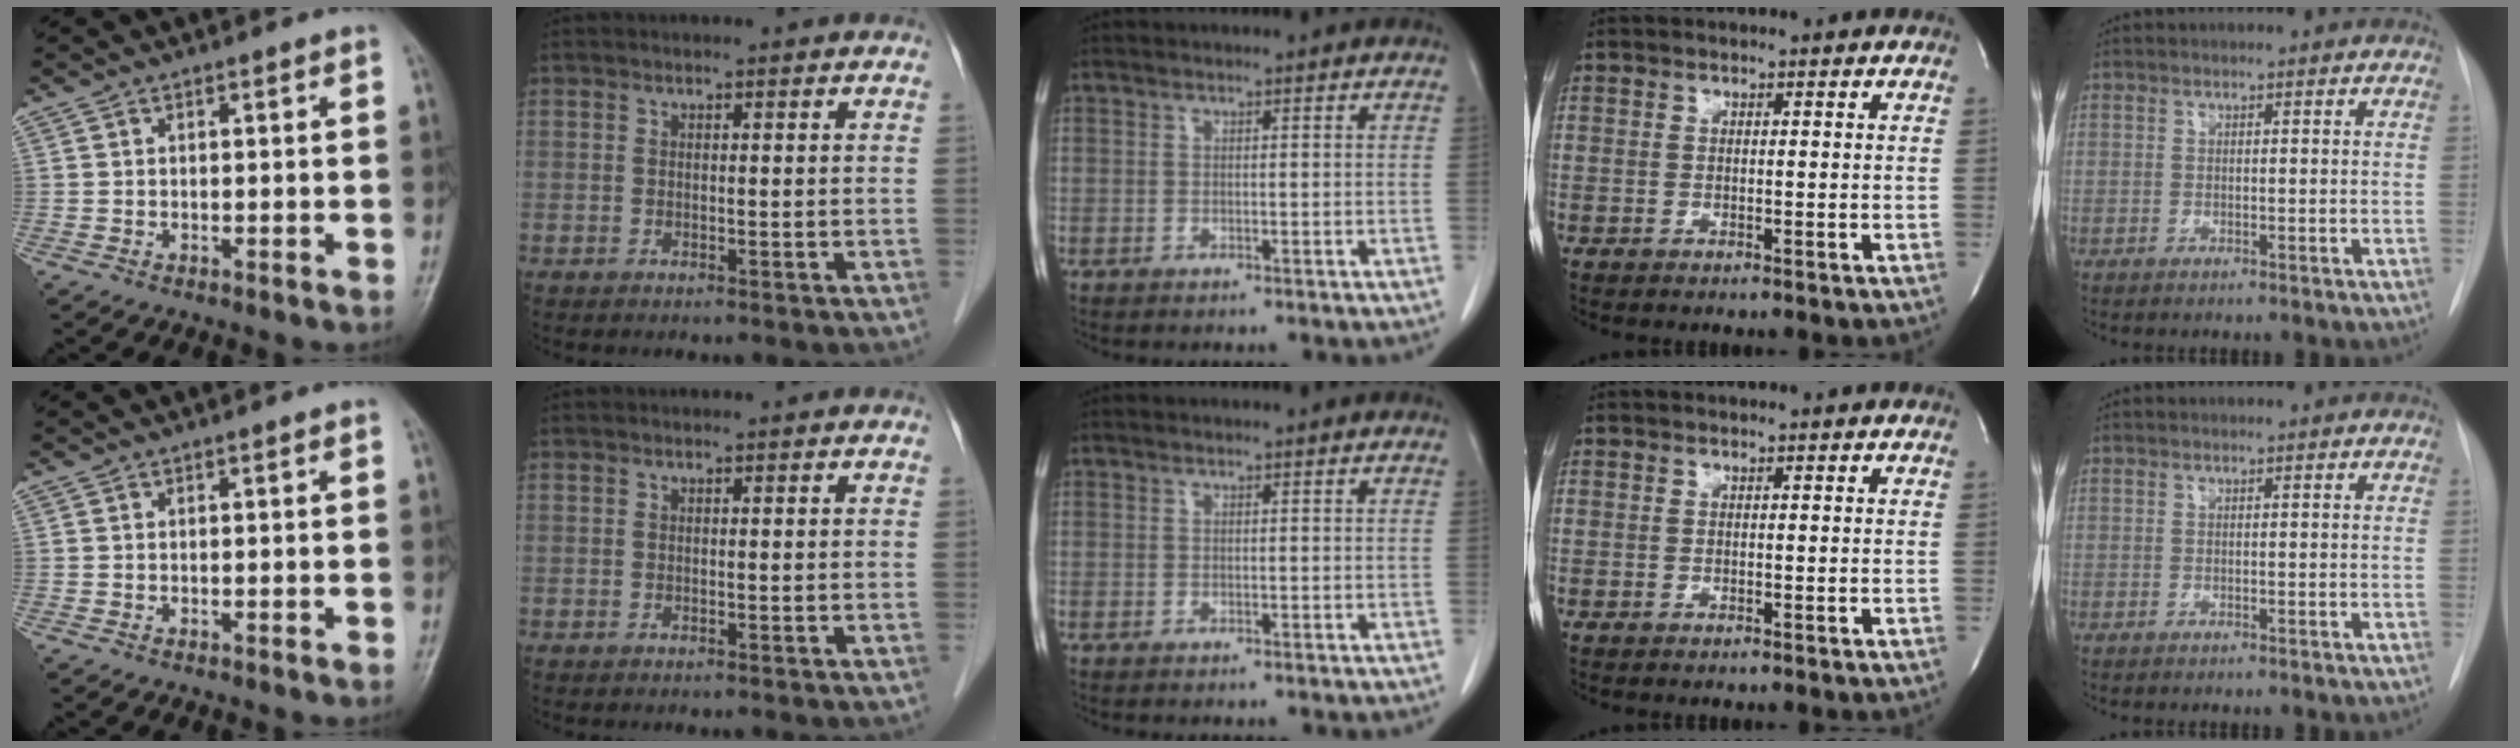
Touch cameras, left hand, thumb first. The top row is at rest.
{}